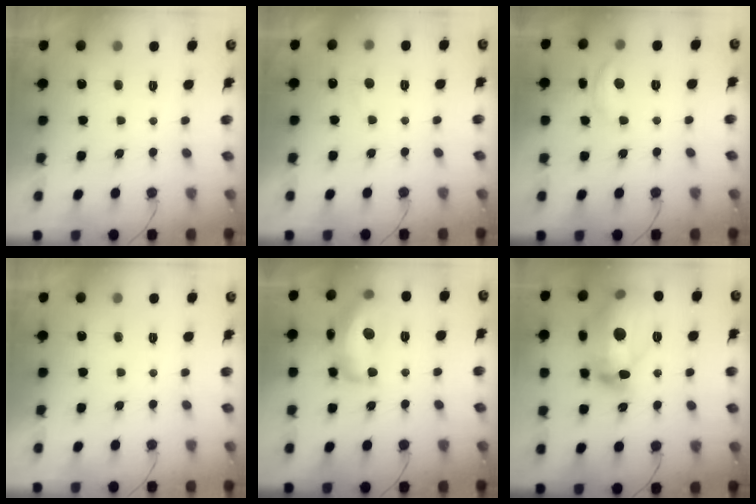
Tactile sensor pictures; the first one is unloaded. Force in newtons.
{"total": 4.1, "press": 4.0, "slide": 0.5}
{"total": 7.8, "press": 7.8, "slide": 0.5}
{"total": 0.0}
{"total": 17.2, "press": 17.2, "slide": 0.9}
{"total": 22.6, "press": 22.5, "slide": 1.8}